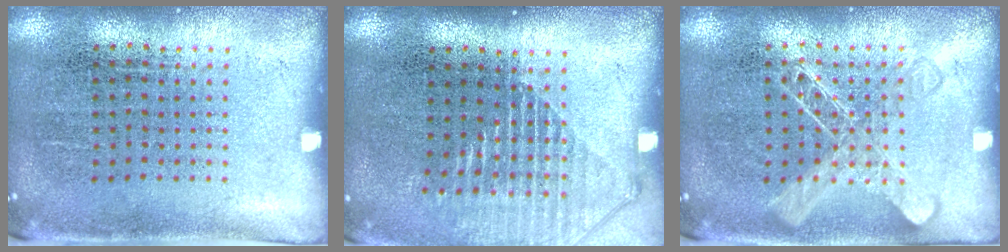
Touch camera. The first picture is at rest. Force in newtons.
{"total": 1.4, "press": 1.3, "slide": 0.6}
{"total": 2.1, "press": 2.1, "slide": 0.5}